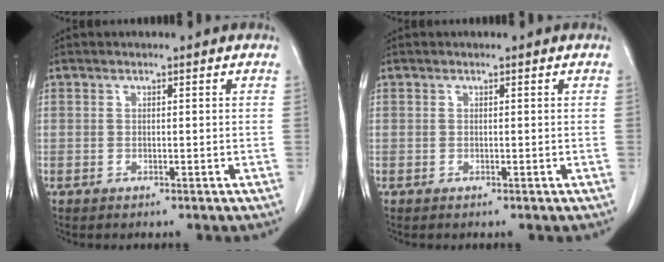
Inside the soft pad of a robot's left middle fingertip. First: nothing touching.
{"total": 0.0}